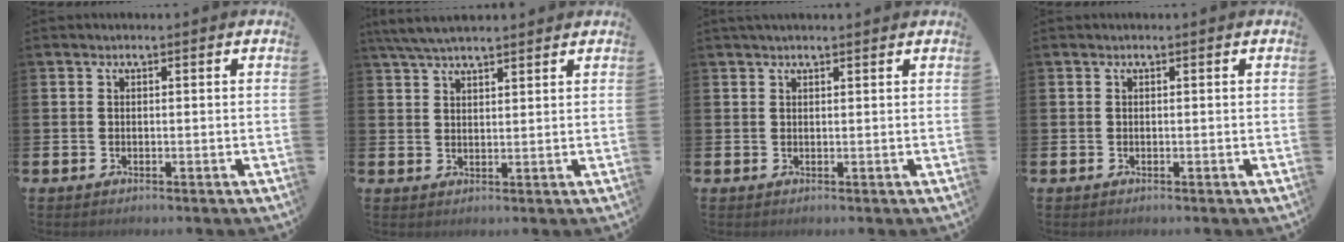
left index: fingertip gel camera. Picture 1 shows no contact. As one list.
[{"total": 4.9, "force": [4.4, 0.9, 1.9], "torque": [-0.050, -0.006, 0.083]}, {"total": 1.1, "force": [1.0, 0.1, 0.4], "torque": [0.006, -0.004, 0.016]}, {"total": 0.0}]